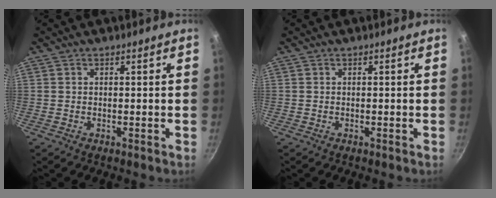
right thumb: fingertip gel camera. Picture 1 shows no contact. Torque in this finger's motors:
{"motor_torque": [-0.20, -0.21, -0.25, 0.12, 0.00]}